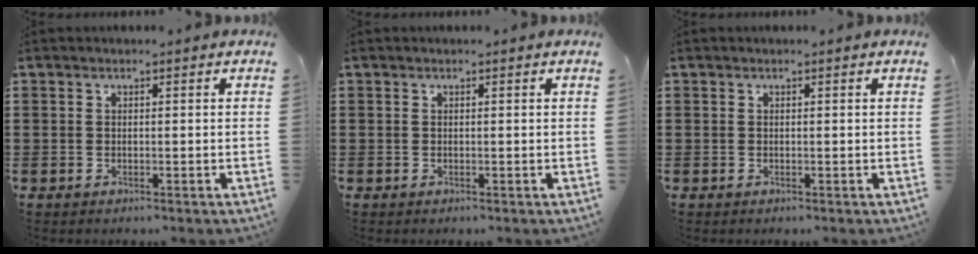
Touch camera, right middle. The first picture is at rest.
{"total": 0.0}
{"total": 0.0}